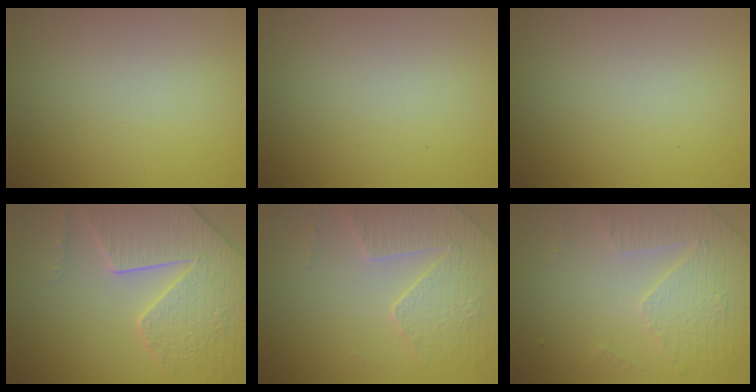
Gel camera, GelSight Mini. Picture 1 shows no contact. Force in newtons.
{"total": 0.0}
{"total": 0.0}
{"total": 8.0, "press": 6.3, "slide": 5.0}
{"total": 3.4, "press": 3.3, "slide": 1.0}
{"total": 4.8, "press": 3.2, "slide": 3.5}